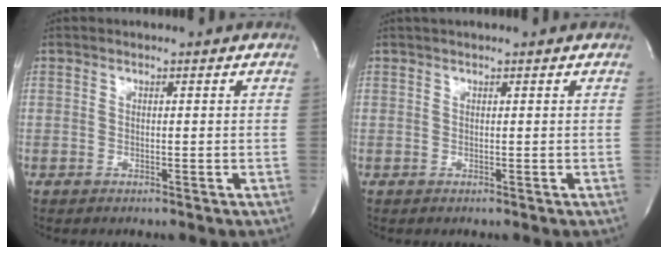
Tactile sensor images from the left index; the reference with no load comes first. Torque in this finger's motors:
{"motor_torque": [0.16, -0.13, 0.01, 0.04]}